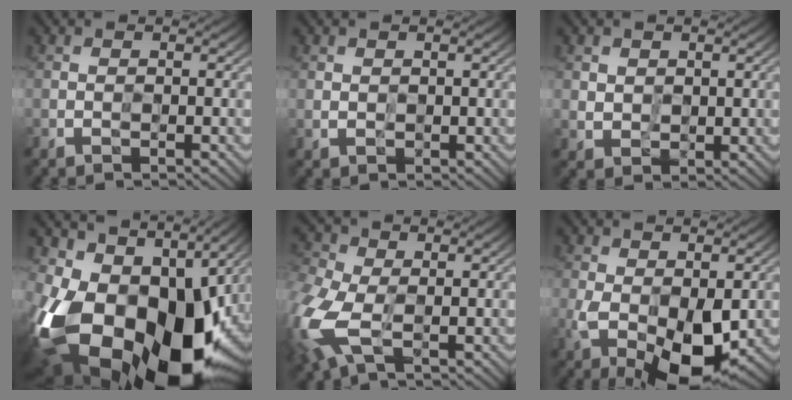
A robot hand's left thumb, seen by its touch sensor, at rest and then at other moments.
{"total": 1.1, "force": [0.7, 0.7, 0.5], "torque": [-0.018, -0.002, 0.016]}
{"total": 2.9, "force": [1.6, 2.2, 0.9], "torque": [-0.024, -0.007, 0.034]}
{"total": 18.6, "force": [-3.8, 12.7, 13.1], "torque": [-0.266, -0.048, -0.049]}
{"total": 10.7, "force": [-2.4, 6.4, 8.3], "torque": [-0.228, -0.022, -0.041]}
{"total": 10.4, "force": [-2.9, 5.2, 8.5], "torque": [-0.166, -0.033, -0.034]}